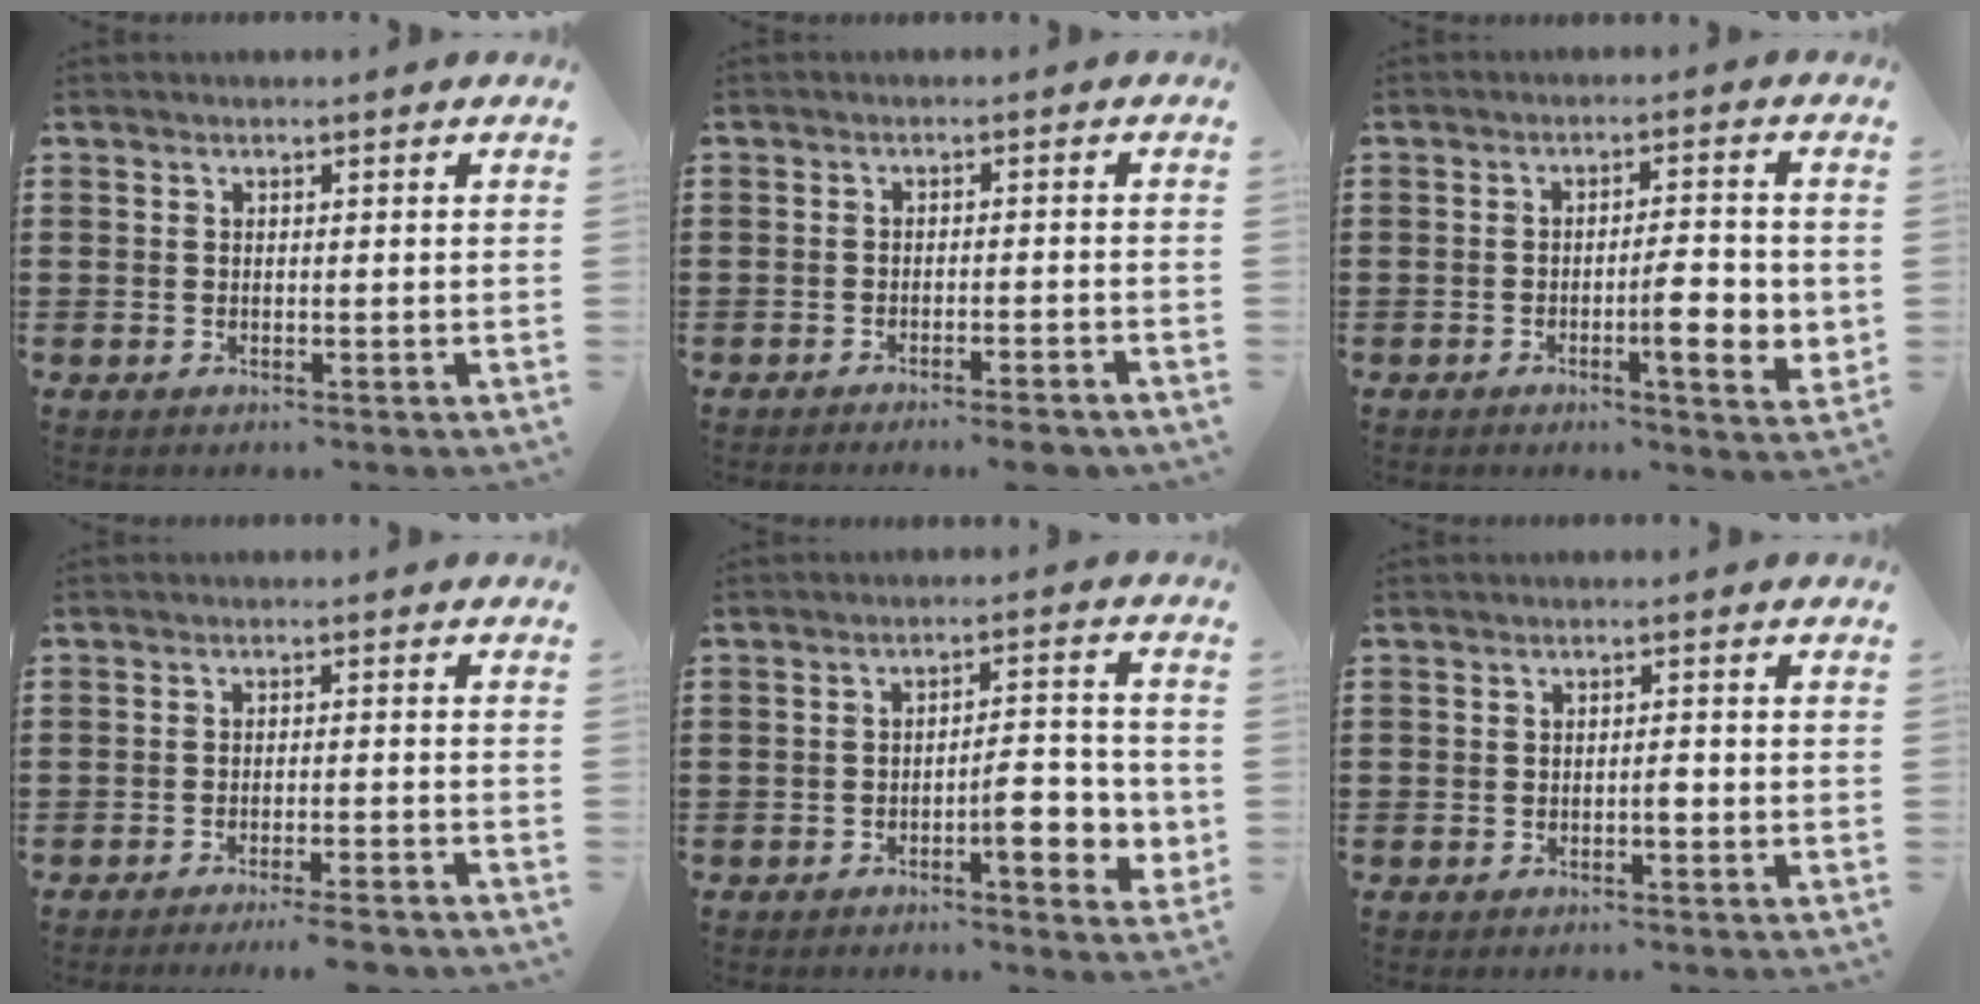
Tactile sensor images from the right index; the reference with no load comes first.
{"total": 2.8, "force": [-2.4, -0.4, 1.3], "torque": [-0.023, -0.004, -0.046]}
{"total": 6.4, "force": [-1.3, 1.4, 6.1], "torque": [-0.086, -0.007, -0.025]}
{"total": 3.0, "force": [-2.7, -0.4, 1.2], "torque": [-0.020, -0.005, -0.052]}
{"total": 6.6, "force": [-2.4, 2.0, 5.8], "torque": [-0.077, -0.002, -0.042]}
{"total": 1.5, "force": [-0.7, 0.6, 1.2], "torque": [-0.023, -0.001, -0.012]}